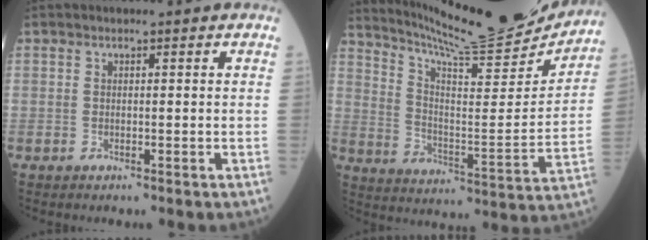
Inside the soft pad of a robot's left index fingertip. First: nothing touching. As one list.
[{"total": 21.2, "force": [20.1, 1.1, 6.7], "torque": [-0.124, -0.056, 0.291]}]